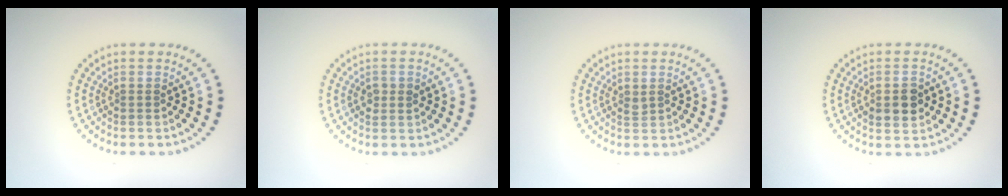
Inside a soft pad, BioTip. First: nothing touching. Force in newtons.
{"total": 1.4, "press": 1.4, "slide": 0.3}
{"total": 0.6, "press": 0.5, "slide": 0.3}
{"total": 2.7, "press": 2.7, "slide": 0.2}